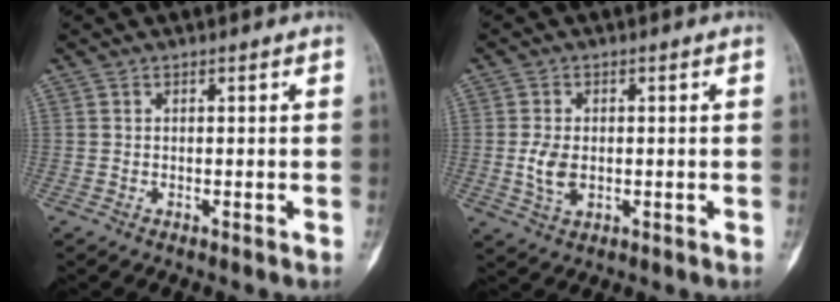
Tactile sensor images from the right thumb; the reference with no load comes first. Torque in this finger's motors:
{"motor_torque": [0.73, 1.08, 0.60, -0.40, 0.19]}